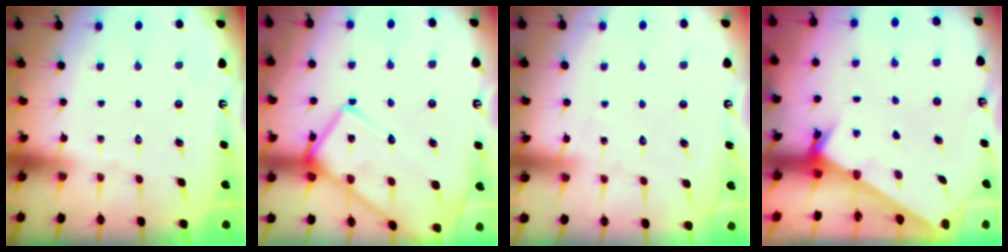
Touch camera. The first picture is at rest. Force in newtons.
{"total": 18.6, "press": 18.5, "slide": 1.3}
{"total": 4.9, "press": 4.9, "slide": 0.4}
{"total": 2.1, "press": 2.1, "slide": 0.3}